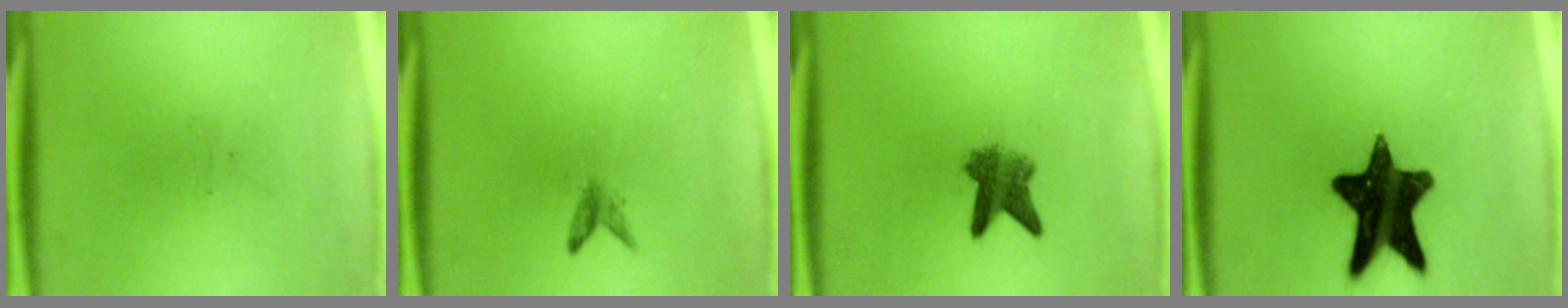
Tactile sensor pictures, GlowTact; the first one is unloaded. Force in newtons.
{"total": 1.3}
{"total": 4.7}
{"total": 15.6}